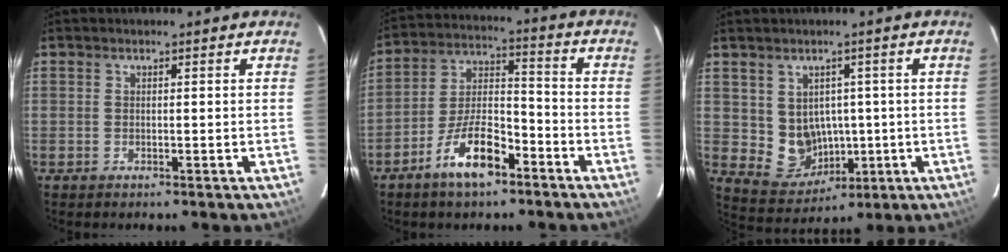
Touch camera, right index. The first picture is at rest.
{"total": 11.0, "force": [-6.9, 4.3, 7.4], "torque": [-0.143, 0.017, -0.119]}
{"total": 7.8, "force": [0.4, 7.2, 2.8], "torque": [-0.062, 0.004, 0.033]}